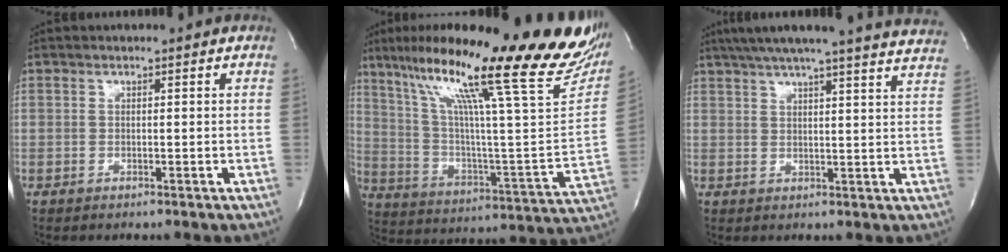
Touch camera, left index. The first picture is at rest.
{"total": 33.5, "force": [23.3, 2.1, 24.0], "torque": [-0.316, -0.021, 0.336]}
{"total": 25.3, "force": [22.9, 0.2, 10.9], "torque": [-0.174, -0.024, 0.278]}